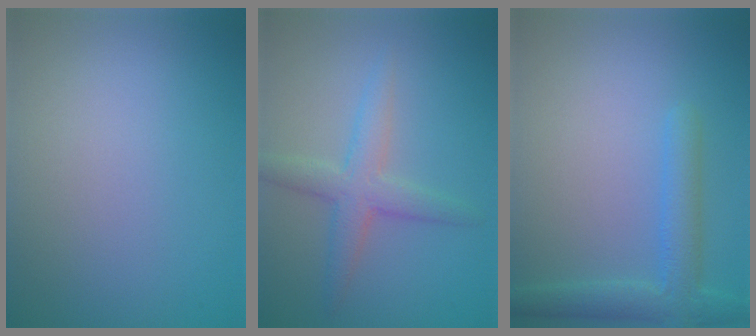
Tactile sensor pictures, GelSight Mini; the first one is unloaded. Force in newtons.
{"total": 3.3, "press": 3.3, "slide": 0.0}
{"total": 3.4, "press": 3.4, "slide": 0.2}